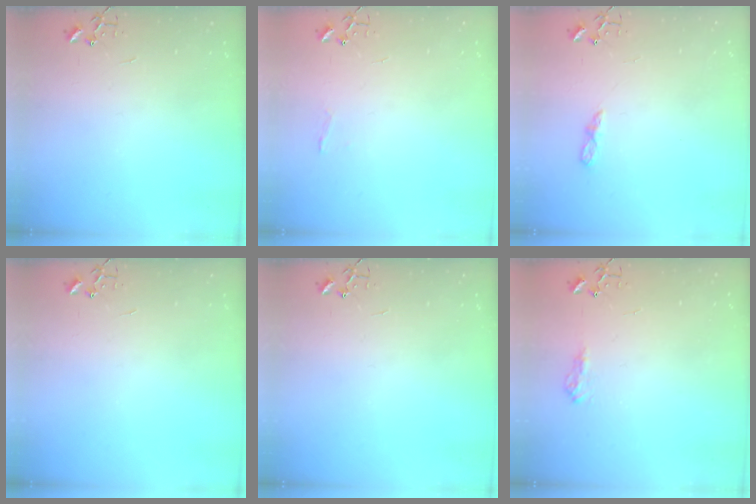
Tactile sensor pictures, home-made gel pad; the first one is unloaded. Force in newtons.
{"total": 4.8, "press": 4.8, "slide": 0.6}
{"total": 4.6, "press": 4.6, "slide": 0.6}
{"total": 0.0}
{"total": 0.0}
{"total": 8.8, "press": 8.8, "slide": 0.8}